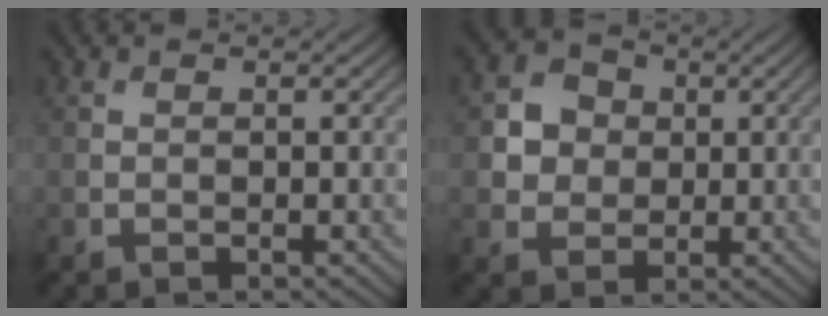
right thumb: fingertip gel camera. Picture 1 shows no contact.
{"total": 4.8, "force": [0.6, 4.4, 2.0], "torque": [-0.046, 0.007, 0.000]}